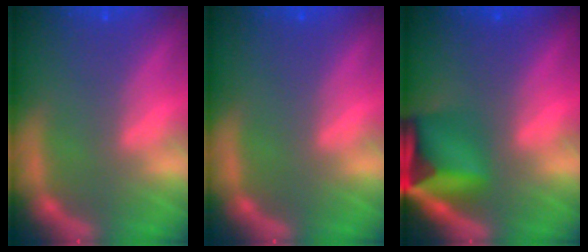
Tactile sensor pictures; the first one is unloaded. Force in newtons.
{"total": 0.0}
{"total": 8.1}